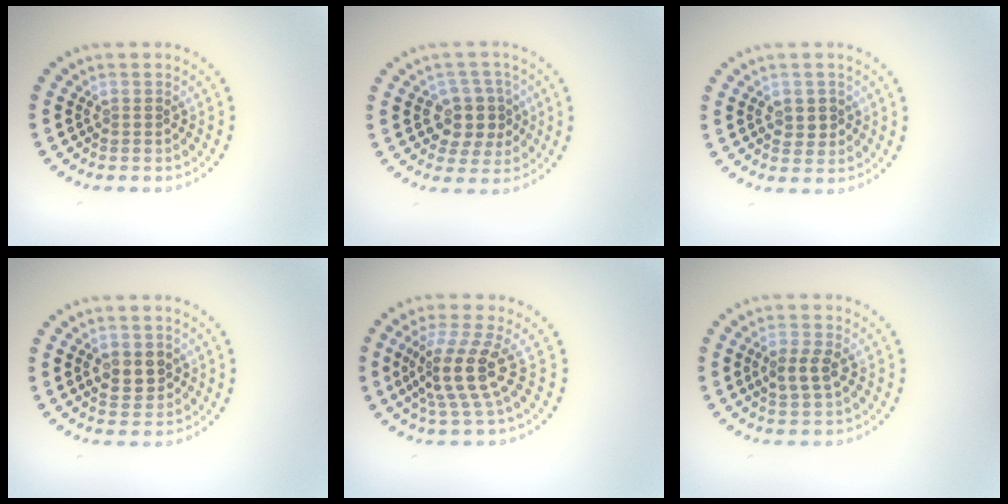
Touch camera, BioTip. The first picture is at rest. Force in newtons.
{"total": 4.0, "press": 3.7, "slide": 1.4}
{"total": 1.7, "press": 1.6, "slide": 0.2}
{"total": 2.5, "press": 2.5, "slide": 0.3}
{"total": 4.5, "press": 3.3, "slide": 2.9}
{"total": 2.5, "press": 2.5, "slide": 0.3}